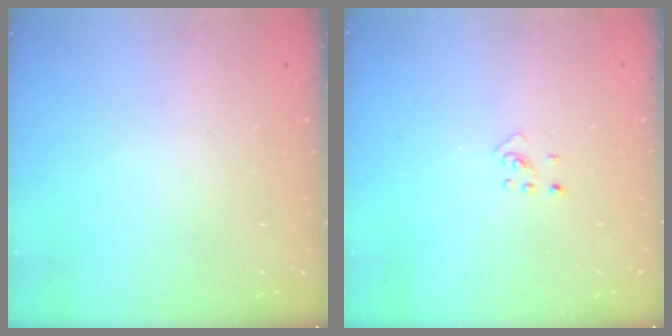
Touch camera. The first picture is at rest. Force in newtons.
{"total": 2.7, "press": 2.6, "slide": 0.6}